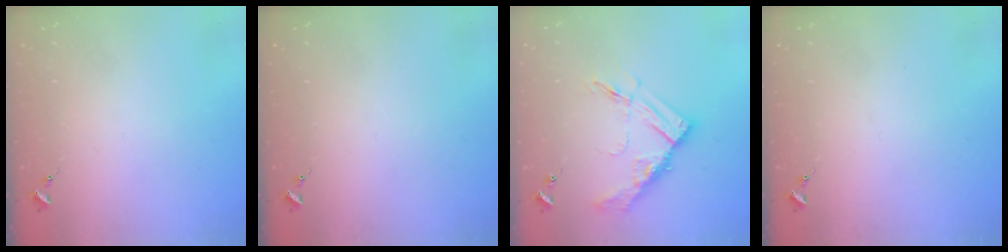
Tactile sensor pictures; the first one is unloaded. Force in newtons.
{"total": 0.0}
{"total": 12.4, "press": 12.4, "slide": 0.9}
{"total": 0.0}